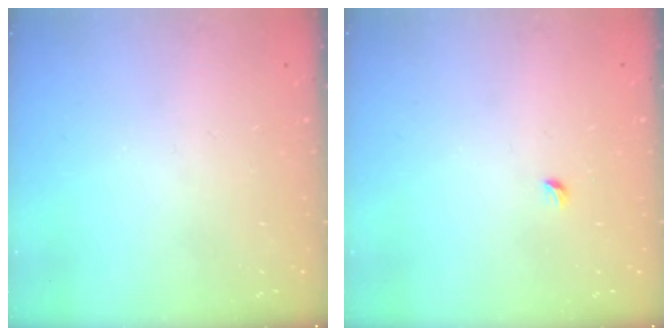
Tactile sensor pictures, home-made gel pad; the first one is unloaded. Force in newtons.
{"total": 2.7, "press": 2.6, "slide": 0.6}